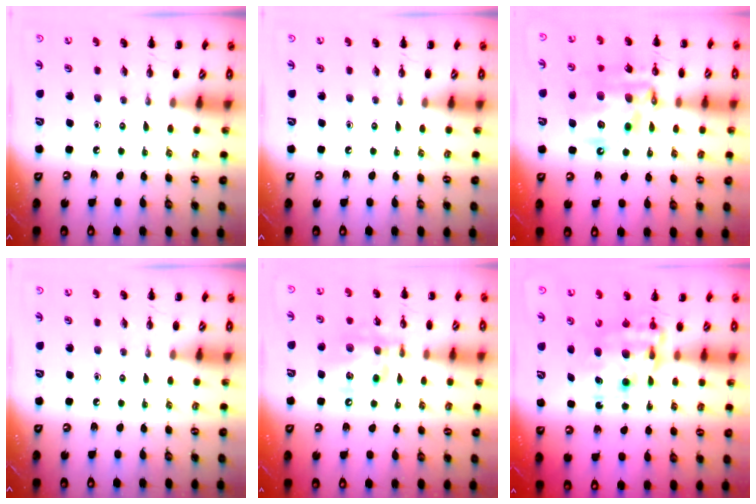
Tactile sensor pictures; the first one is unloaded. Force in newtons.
{"total": 0.0}
{"total": 17.5, "press": 17.2, "slide": 3.6}
{"total": 0.0}
{"total": 14.6, "press": 14.4, "slide": 2.4}
{"total": 11.1, "press": 10.7, "slide": 2.8}